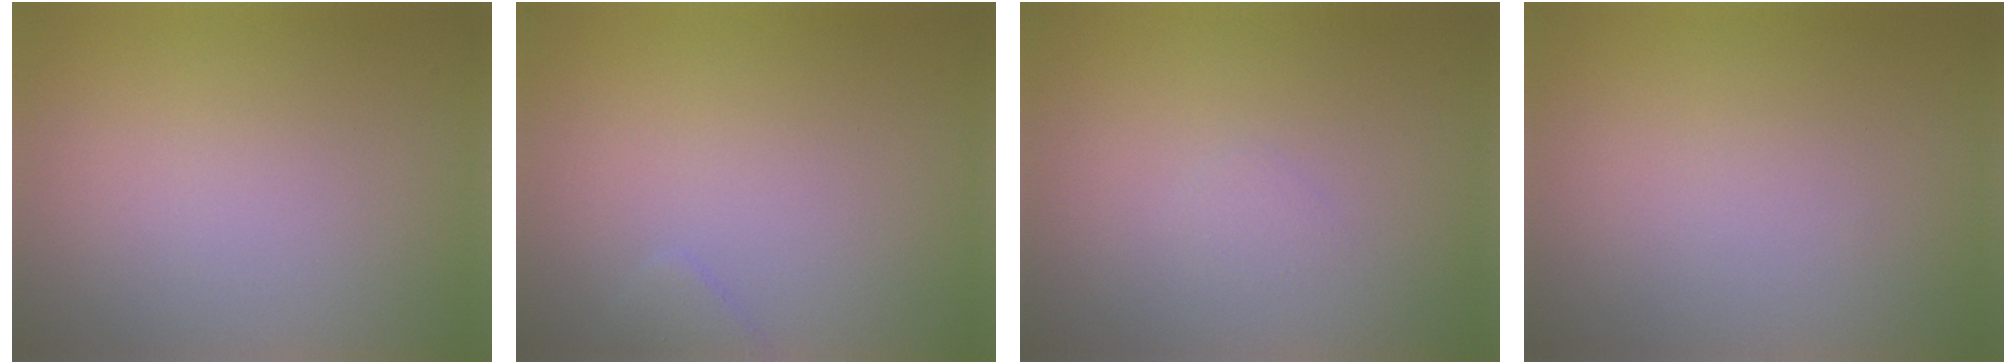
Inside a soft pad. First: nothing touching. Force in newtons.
{"total": 0.8, "press": 0.8, "slide": 0.1}
{"total": 0.5, "press": 0.5, "slide": 0.0}
{"total": 0.0}